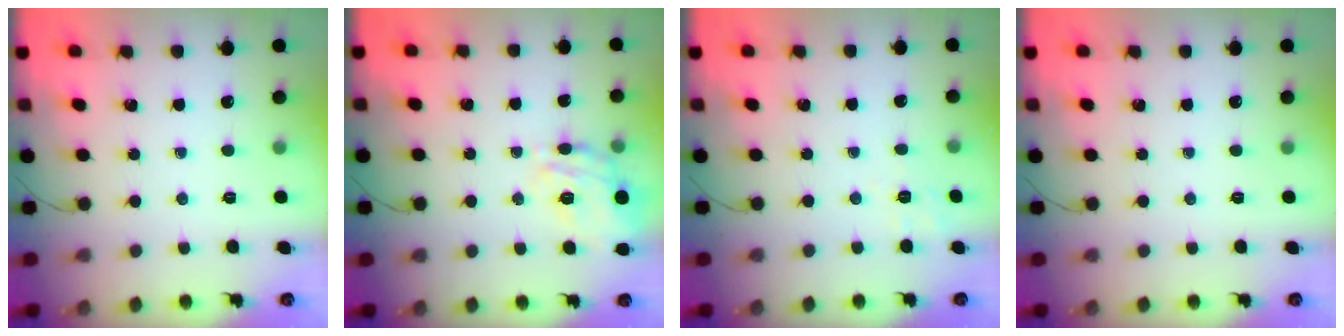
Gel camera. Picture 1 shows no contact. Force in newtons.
{"total": 17.3, "press": 17.2, "slide": 1.9}
{"total": 1.9, "press": 0.2, "slide": 1.9}
{"total": 0.0}